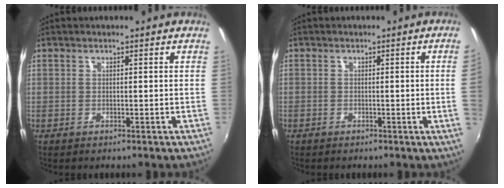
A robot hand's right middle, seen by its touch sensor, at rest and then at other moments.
{"total": 2.4, "force": [-0.2, -1.4, 1.9], "torque": [-0.033, -0.011, 0.003]}